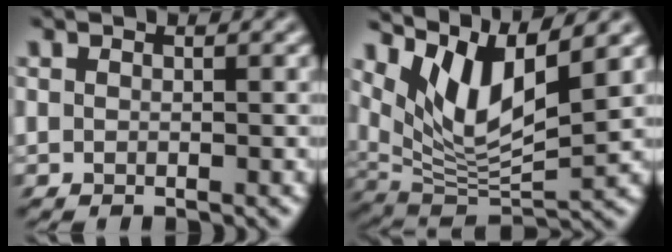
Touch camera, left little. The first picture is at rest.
{"total": 8.4, "force": [4.2, 2.3, 6.9], "torque": [-0.136, 0.001, 0.079]}